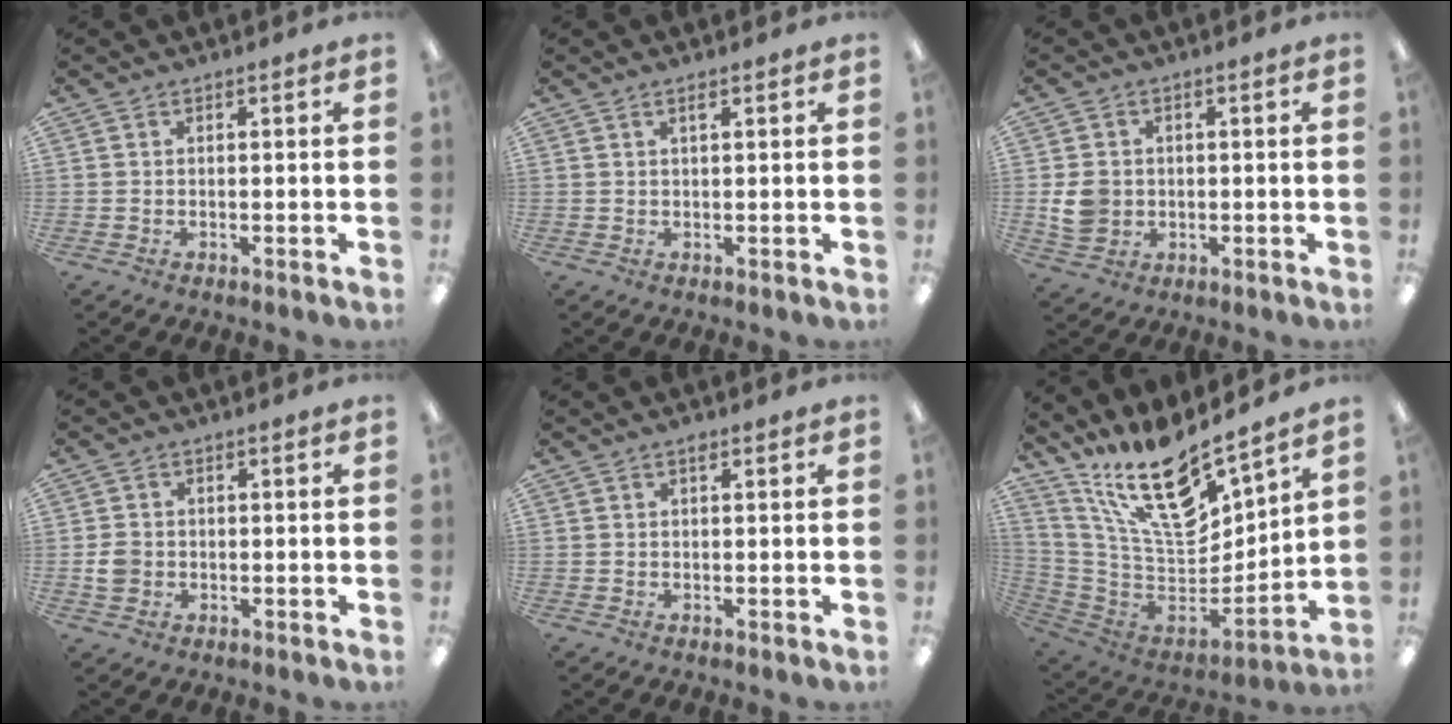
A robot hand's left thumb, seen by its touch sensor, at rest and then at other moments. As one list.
[{"total": 1.1, "force": [0.8, 0.2, 0.7], "torque": [-0.016, 0.001, 0.015]}, {"total": 6.2, "force": [0.0, 5.5, 2.9], "torque": [-0.053, 0.006, 0.001]}, {"total": 3.5, "force": [-0.6, 3.1, 1.6], "torque": [-0.018, 0.004, -0.010]}, {"total": 0.9, "force": [0.6, 0.4, 0.6], "torque": [-0.006, -0.001, 0.009]}, {"total": 19.9, "force": [14.6, 6.3, 11.9], "torque": [-0.214, -0.108, 0.257]}]